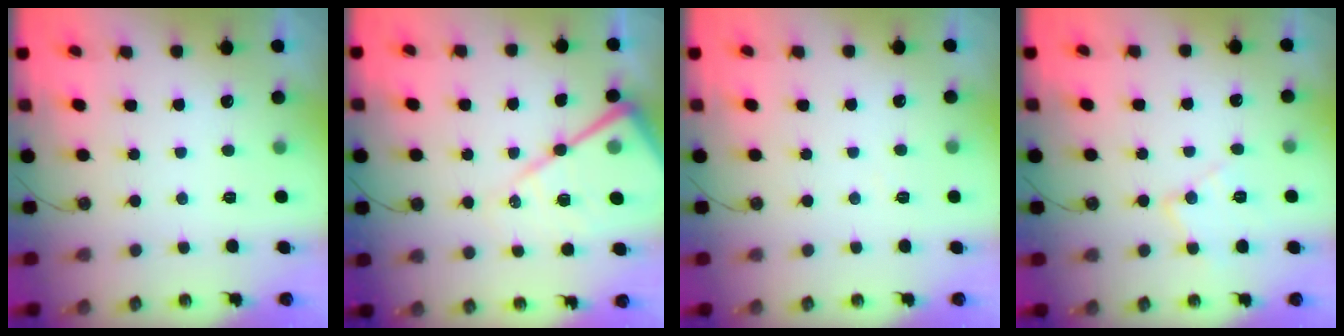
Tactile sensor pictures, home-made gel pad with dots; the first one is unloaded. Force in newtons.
{"total": 17.8, "press": 17.8, "slide": 1.6}
{"total": 3.5, "press": 3.4, "slide": 0.7}
{"total": 10.1, "press": 10.1, "slide": 0.7}